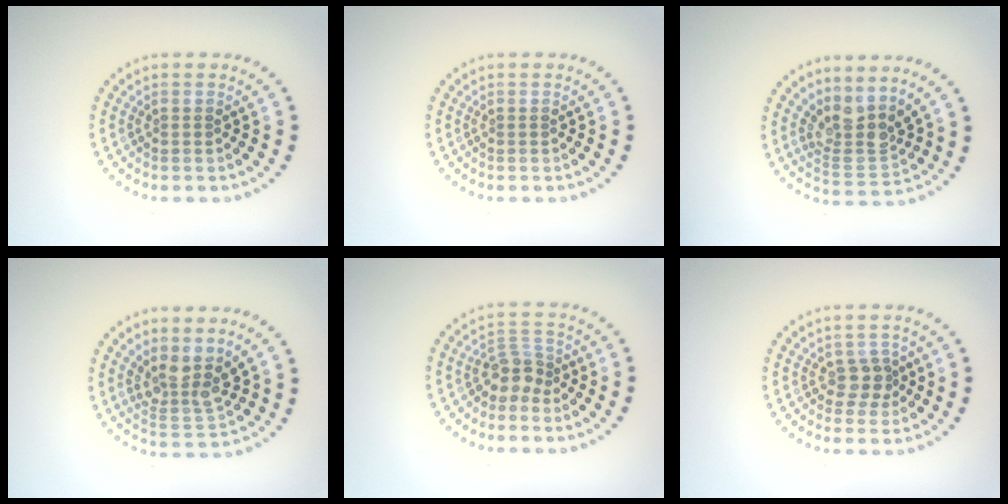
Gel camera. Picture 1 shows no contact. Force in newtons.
{"total": 0.0}
{"total": 3.6, "press": 2.8, "slide": 2.3}
{"total": 3.5, "press": 2.9, "slide": 2.1}
{"total": 2.5, "press": 1.9, "slide": 1.6}
{"total": 1.8, "press": 1.5, "slide": 1.1}